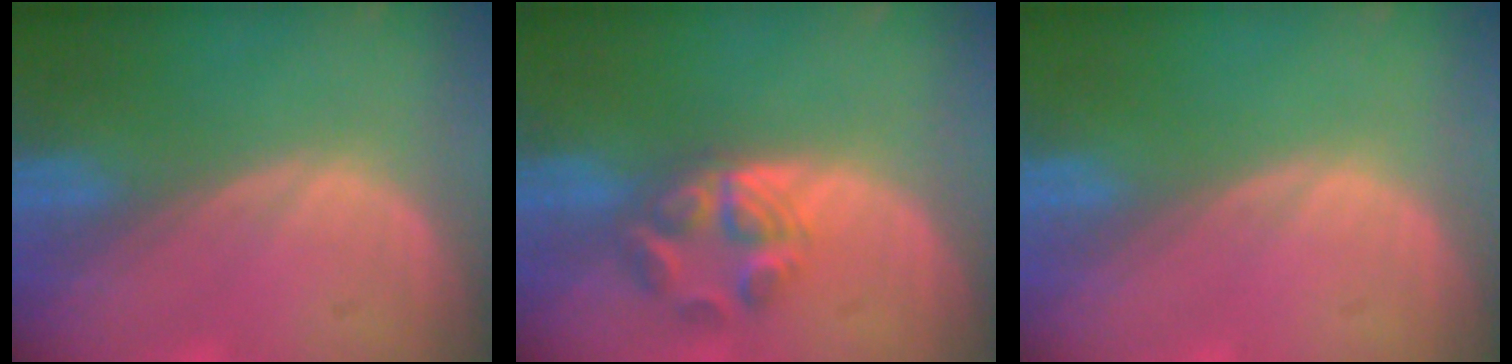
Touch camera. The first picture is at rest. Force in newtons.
{"total": 5.7, "press": 4.9, "slide": 3.0}
{"total": 0.0}